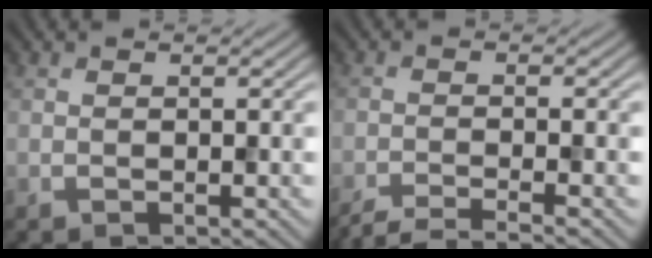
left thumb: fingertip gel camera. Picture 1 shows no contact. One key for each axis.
{"total": 4.8, "fx": -4.0, "fy": 0.5, "fz": 2.5, "tx": -0.035, "ty": 0.002, "tz": -0.082}